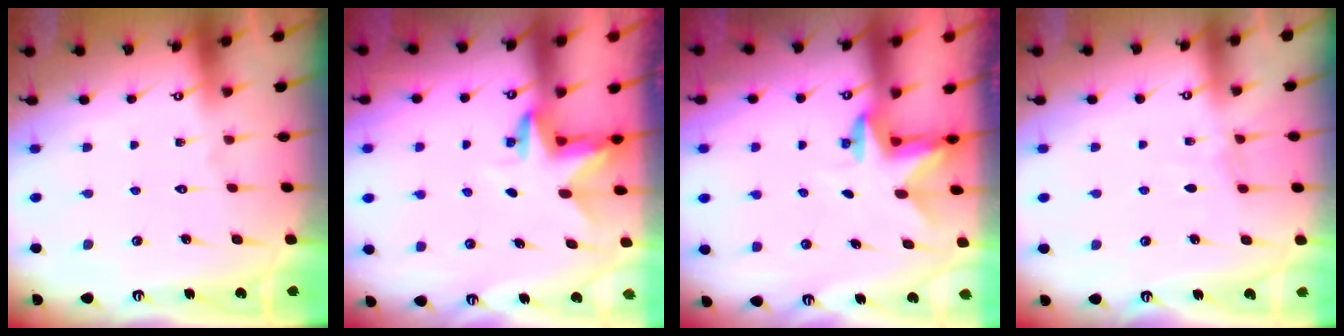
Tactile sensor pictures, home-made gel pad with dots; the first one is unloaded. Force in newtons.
{"total": 3.2, "press": 3.2, "slide": 0.1}
{"total": 2.6, "press": 2.6, "slide": 0.5}
{"total": 4.0, "press": 4.0, "slide": 0.5}